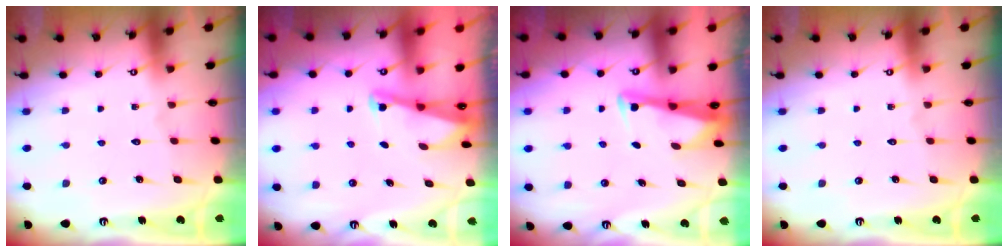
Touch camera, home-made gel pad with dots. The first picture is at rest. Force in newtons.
{"total": 1.9, "press": 1.9, "slide": 0.4}
{"total": 3.1, "press": 3.1, "slide": 0.4}
{"total": 0.0}